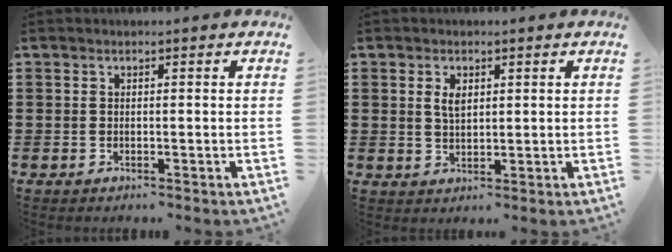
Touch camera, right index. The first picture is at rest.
{"total": 2.4, "force": [0.9, 1.2, 1.9], "torque": [-0.040, 0.004, 0.016]}